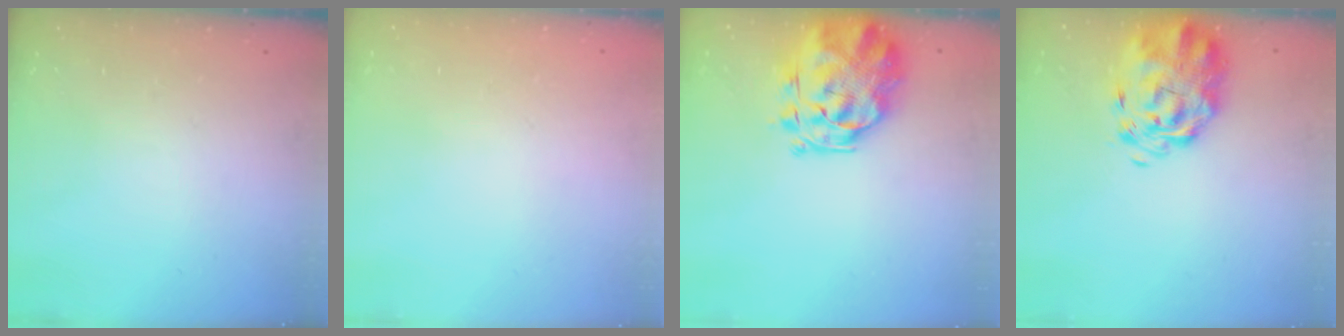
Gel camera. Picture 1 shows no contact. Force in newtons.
{"total": 1.8, "press": 1.8, "slide": 0.2}
{"total": 3.6, "press": 3.2, "slide": 1.6}
{"total": 3.9, "press": 3.3, "slide": 2.1}